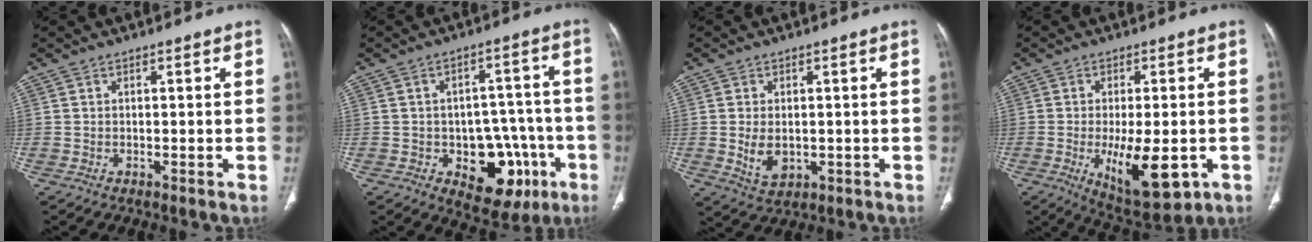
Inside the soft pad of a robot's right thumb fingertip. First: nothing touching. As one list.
[{"total": 14.5, "force": [-5.2, 9.1, 10.1], "torque": [-0.084, 0.037, -0.058]}, {"total": 5.5, "force": [-0.4, 3.7, 4.0], "torque": [-0.067, -0.010, 0.005]}, {"total": 13.2, "force": [-3.6, 5.4, 11.4], "torque": [-0.168, -0.013, -0.039]}]